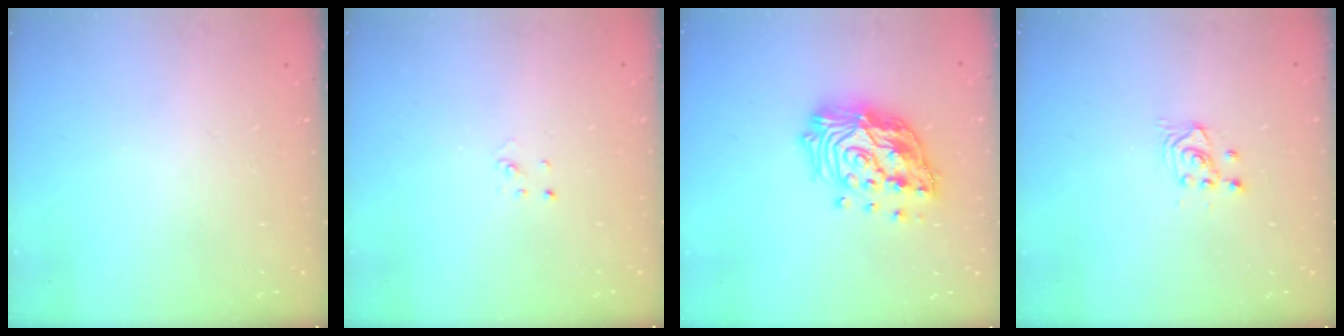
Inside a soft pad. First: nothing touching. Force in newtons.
{"total": 2.0, "press": 2.0, "slide": 0.1}
{"total": 19.2, "press": 19.1, "slide": 1.9}
{"total": 2.7, "press": 2.7, "slide": 0.3}